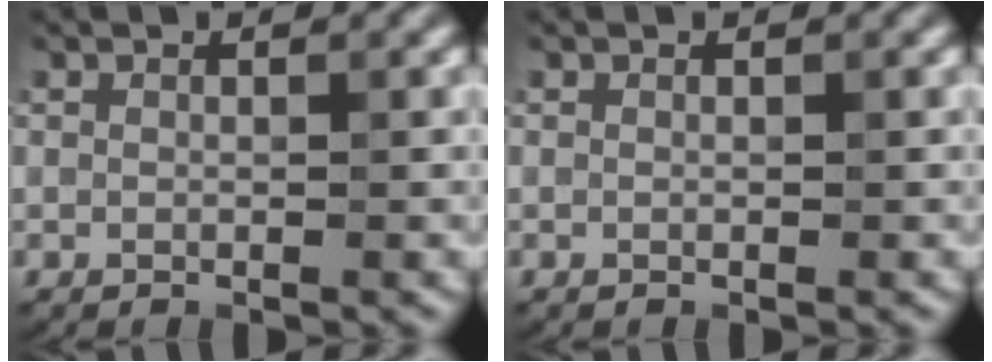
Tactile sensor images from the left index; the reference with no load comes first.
{"total": 0.0}